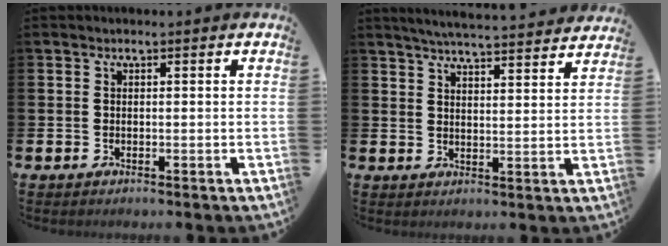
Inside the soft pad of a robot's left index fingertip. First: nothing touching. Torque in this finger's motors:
{"motor_torque": [0.84, -1.04, 0.26, 0.01]}